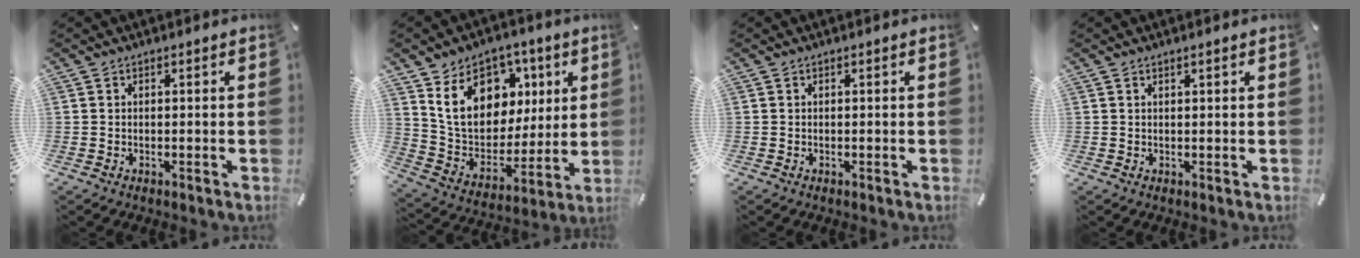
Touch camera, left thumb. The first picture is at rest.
{"total": 17.1, "force": [7.6, 13.0, 8.1], "torque": [-0.140, -0.023, 0.146]}
{"total": 0.0}
{"total": 0.7, "force": [0.3, 0.1, 0.6], "torque": [-0.011, 0.001, 0.005]}